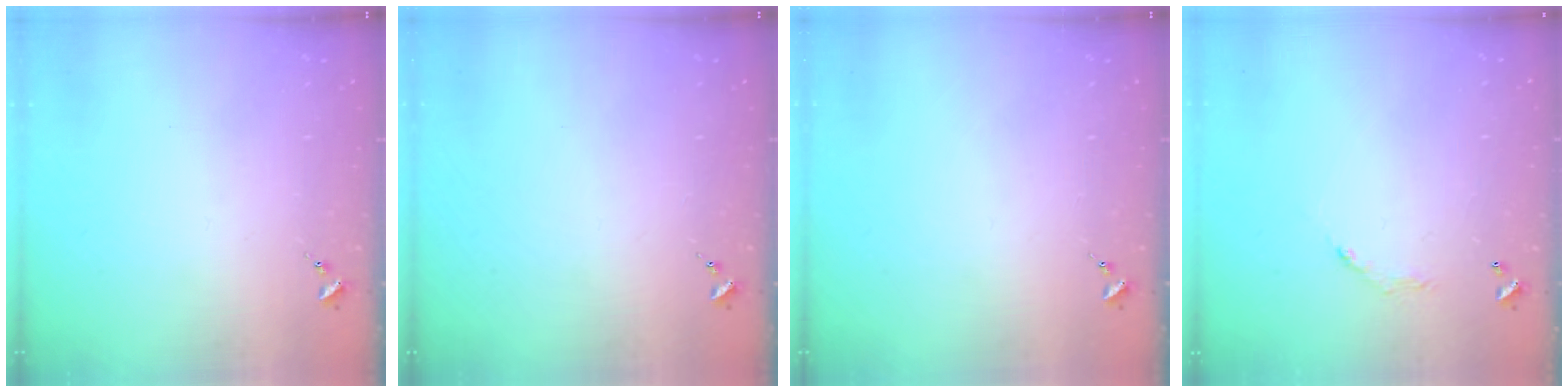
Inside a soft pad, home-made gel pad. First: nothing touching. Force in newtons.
{"total": 0.0}
{"total": 0.0}
{"total": 5.7, "press": 5.7, "slide": 0.4}